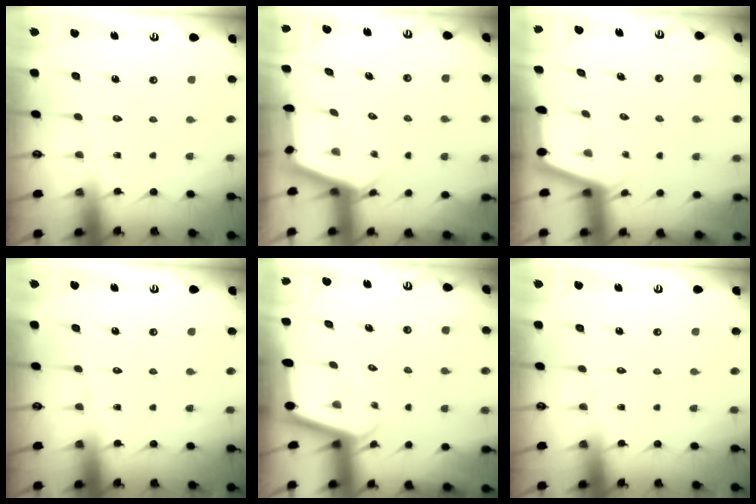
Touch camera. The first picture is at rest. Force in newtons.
{"total": 2.9, "press": 2.9, "slide": 0.3}
{"total": 3.3, "press": 3.3, "slide": 0.1}
{"total": 0.0}
{"total": 1.9, "press": 1.9, "slide": 0.1}
{"total": 0.0}